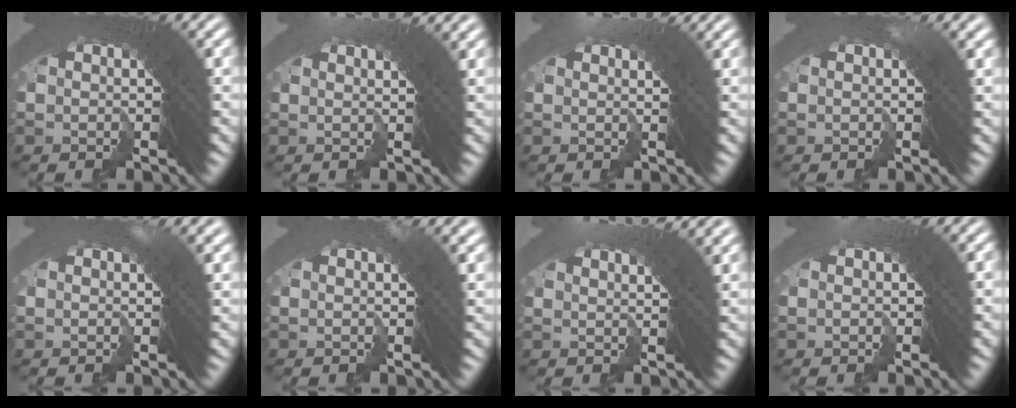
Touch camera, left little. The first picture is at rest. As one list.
[{"total": 3.0, "force": [1.9, -2.0, 1.1], "torque": [-0.017, 0.022, 0.030]}, {"total": 2.4, "force": [1.6, -1.8, 0.3], "torque": [-0.012, 0.012, 0.026]}, {"total": 1.0, "force": [-0.2, -0.9, 0.0], "torque": [-0.007, 0.004, -0.003]}, {"total": 1.0, "force": [0.2, -0.6, 0.9], "torque": [-0.013, 0.007, 0.000]}, {"total": 1.3, "force": [0.4, -0.5, 1.1], "torque": [-0.015, 0.008, 0.003]}, {"total": 4.5, "force": [3.4, -1.6, 2.6], "torque": [-0.034, 0.027, 0.052]}, {"total": 2.4, "force": [-0.5, -1.8, -1.5], "torque": [0.013, -0.003, -0.005]}]